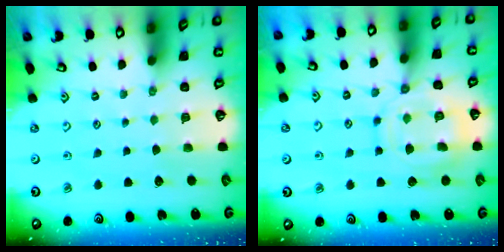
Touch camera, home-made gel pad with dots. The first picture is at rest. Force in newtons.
{"total": 11.8, "press": 11.8, "slide": 1.1}